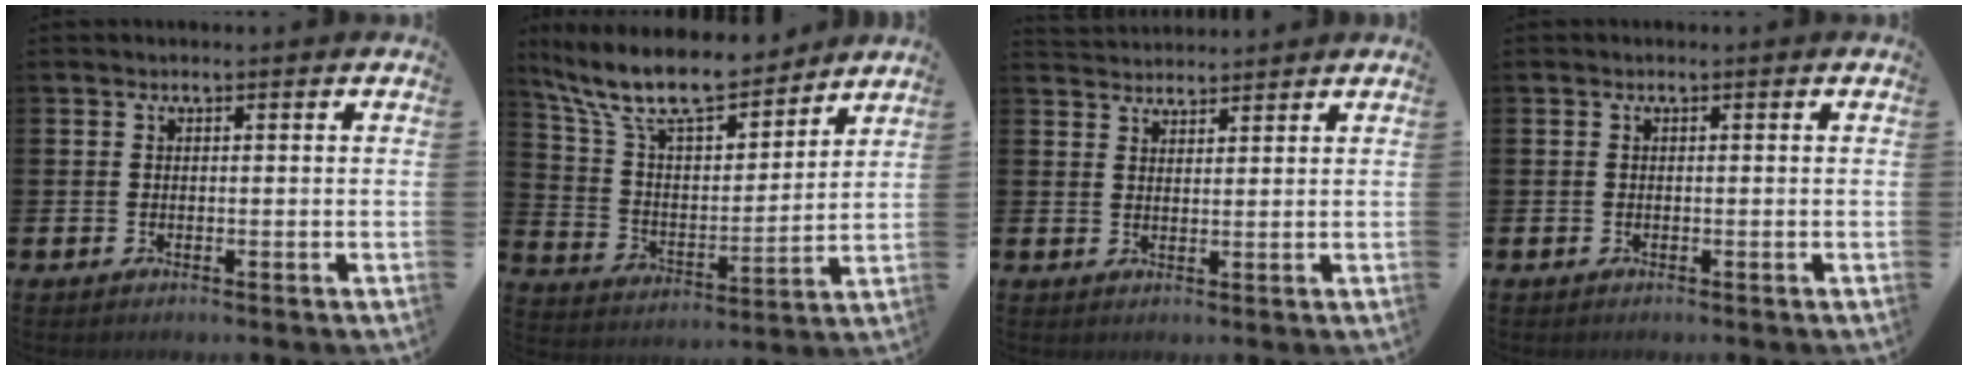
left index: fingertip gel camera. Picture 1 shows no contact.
{"total": 12.2, "force": [10.5, 3.3, 5.1], "torque": [-0.142, -0.063, 0.186]}
{"total": 2.8, "force": [2.8, 0.5, -0.1], "torque": [-0.004, -0.013, 0.051]}
{"total": 0.0}